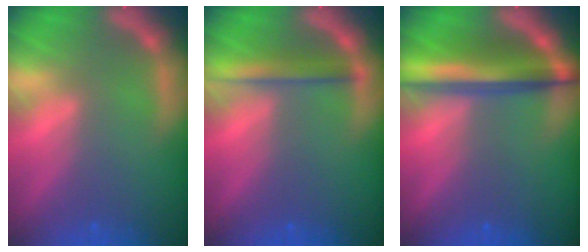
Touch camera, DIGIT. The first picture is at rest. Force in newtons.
{"total": 2.9}
{"total": 7.1}